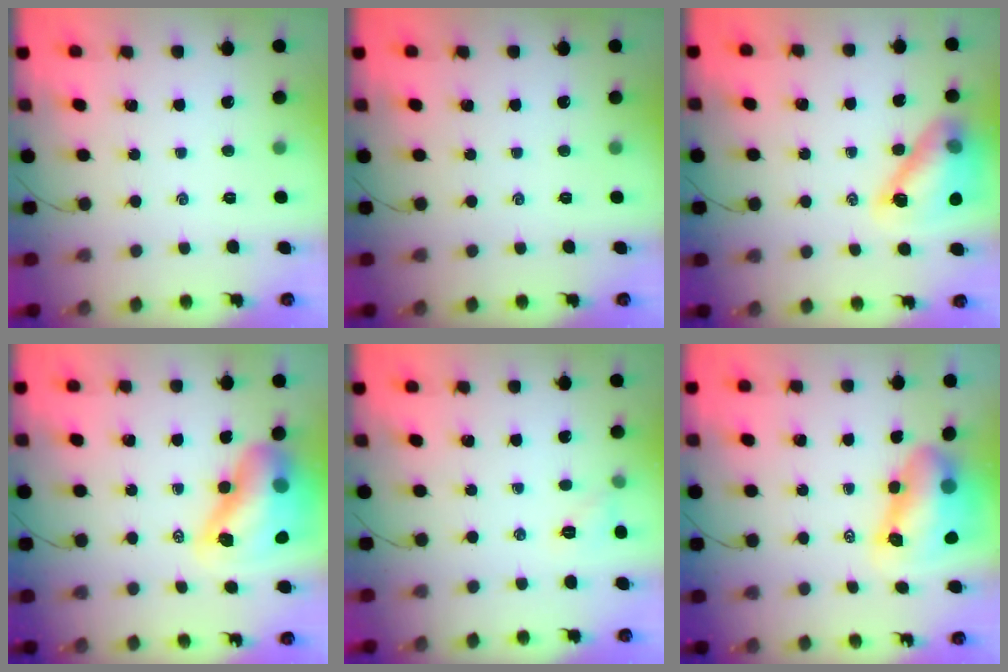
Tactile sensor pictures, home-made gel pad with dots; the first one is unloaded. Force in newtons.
{"total": 0.0}
{"total": 13.3, "press": 12.8, "slide": 3.8}
{"total": 16.2, "press": 15.5, "slide": 4.5}
{"total": 5.5, "press": 5.3, "slide": 1.5}
{"total": 10.0, "press": 9.6, "slide": 2.8}